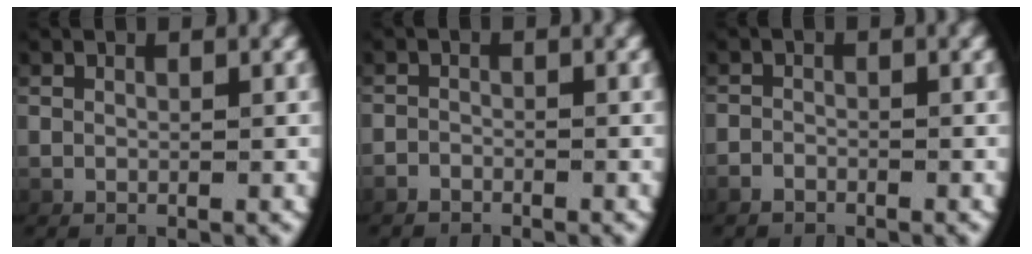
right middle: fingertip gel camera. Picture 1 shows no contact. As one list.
[{"total": 1.4, "force": [-1.4, 0.1, -0.4], "torque": [0.001, -0.008, -0.023]}, {"total": 1.2, "force": [-1.2, 0.2, -0.2], "torque": [-0.004, -0.006, -0.019]}]